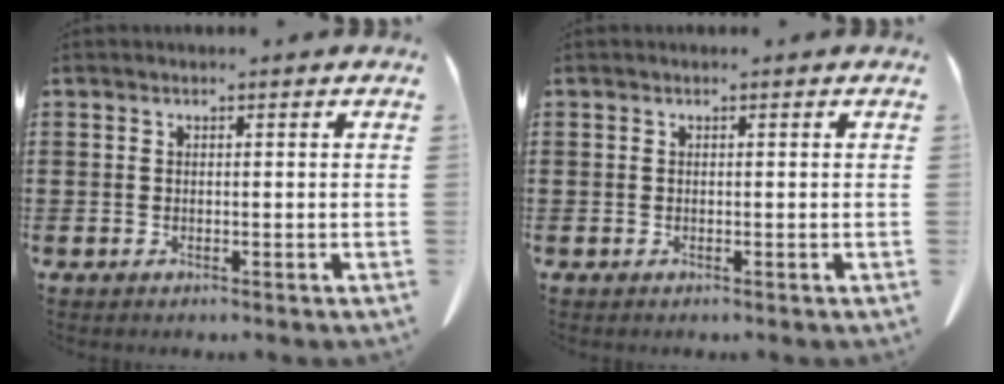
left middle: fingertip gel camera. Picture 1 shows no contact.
{"total": 0.0}